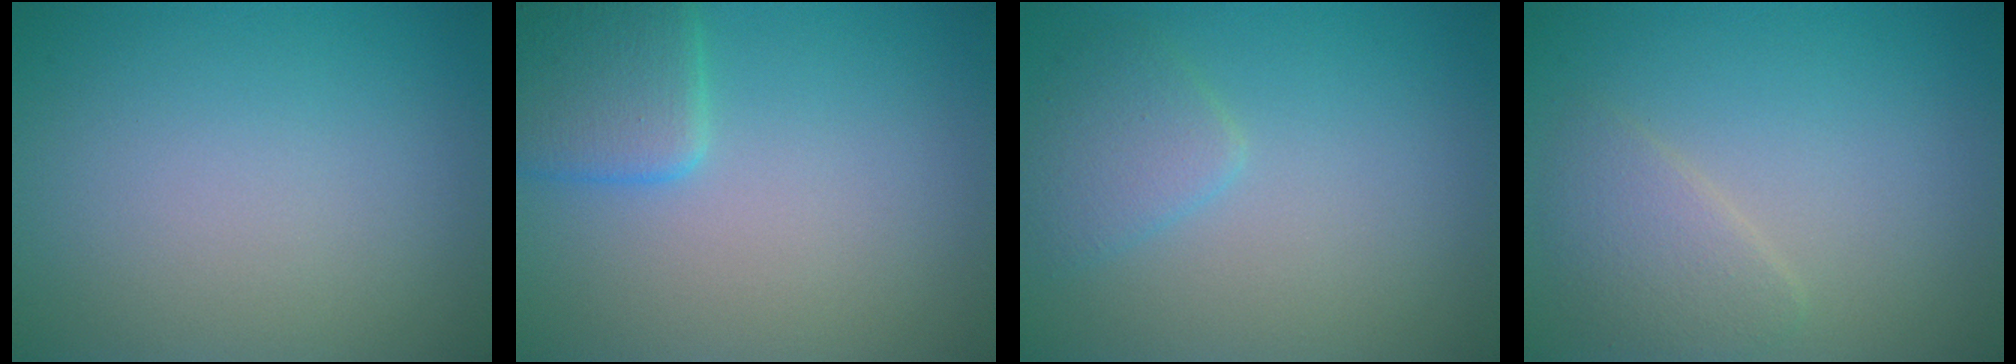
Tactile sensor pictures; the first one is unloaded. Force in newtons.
{"total": 3.6, "press": 3.6, "slide": 0.3}
{"total": 2.3, "press": 2.3, "slide": 0.1}
{"total": 2.4, "press": 2.4, "slide": 0.1}